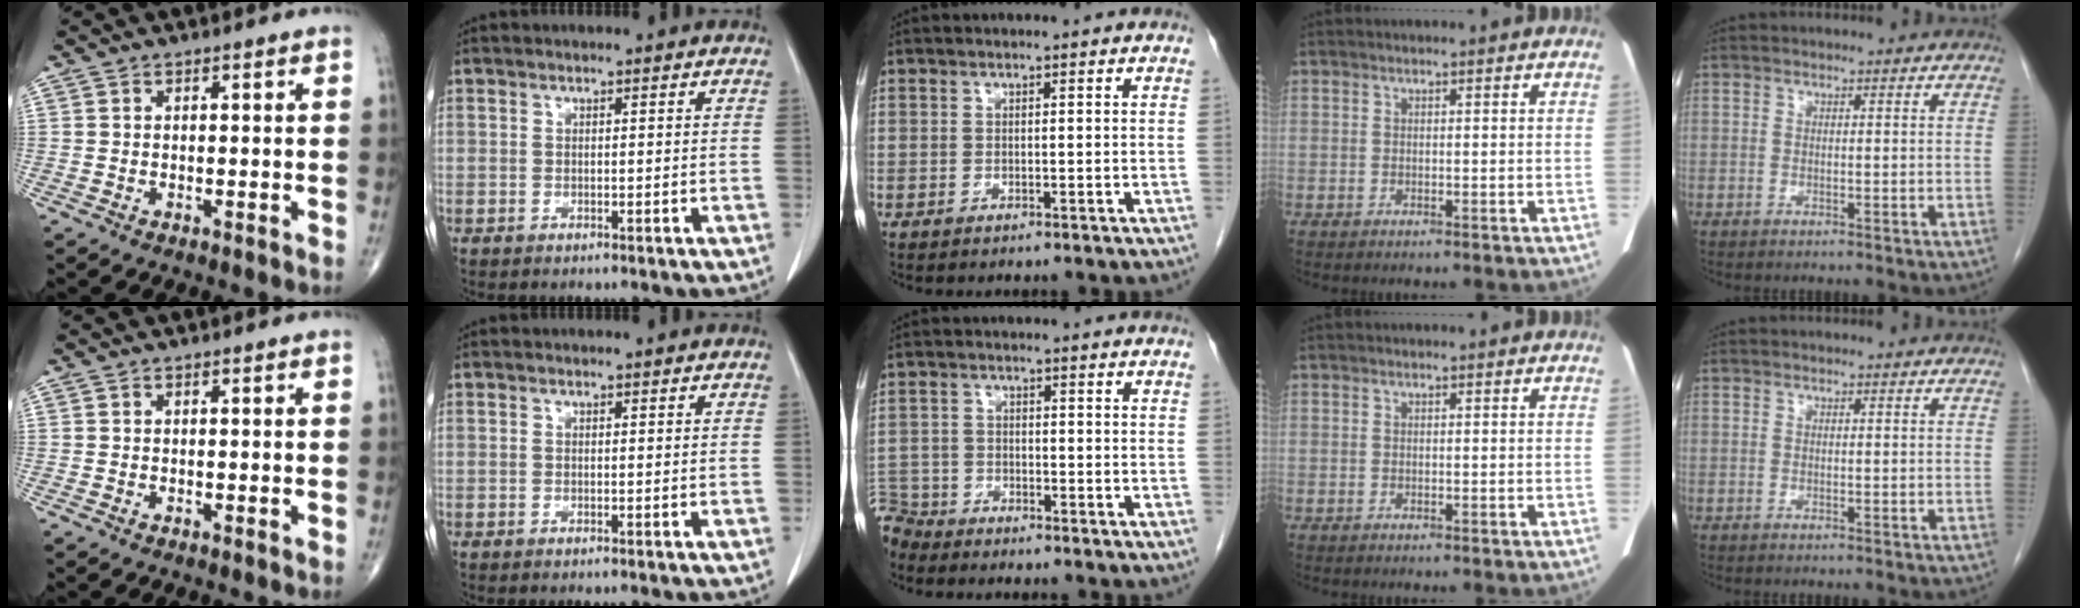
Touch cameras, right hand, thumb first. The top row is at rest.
{"middle": {"total": 5.6, "force": [-5.3, 1.7, -0.4], "torque": [0.011, -0.005, -0.105]}}